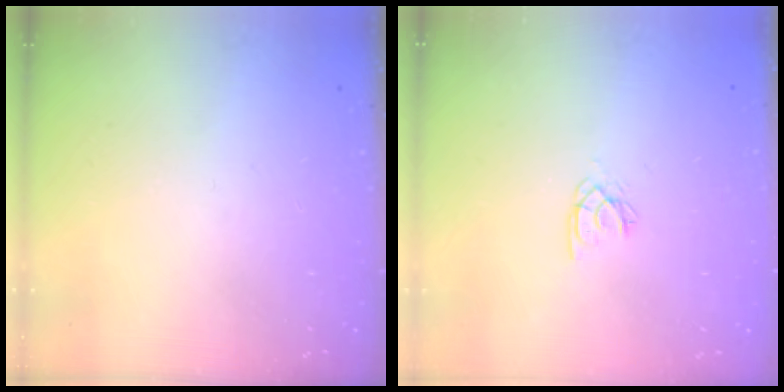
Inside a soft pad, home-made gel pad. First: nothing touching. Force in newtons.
{"total": 2.0, "press": 2.0, "slide": 0.4}